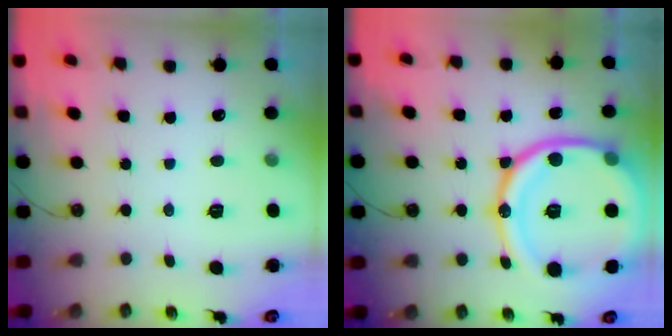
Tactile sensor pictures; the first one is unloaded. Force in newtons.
{"total": 24.2, "press": 24.0, "slide": 2.7}